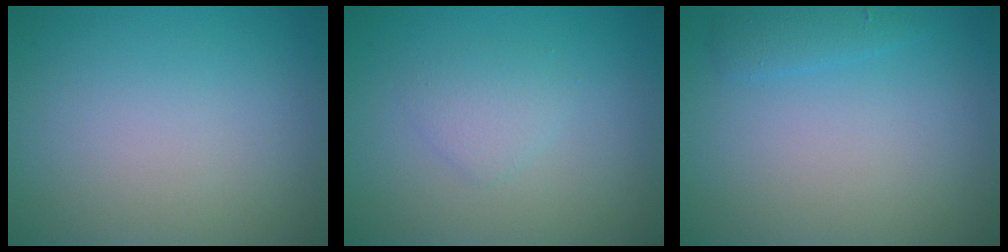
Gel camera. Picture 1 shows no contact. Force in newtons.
{"total": 1.5, "press": 1.5, "slide": 0.0}
{"total": 1.2, "press": 1.2, "slide": 0.1}